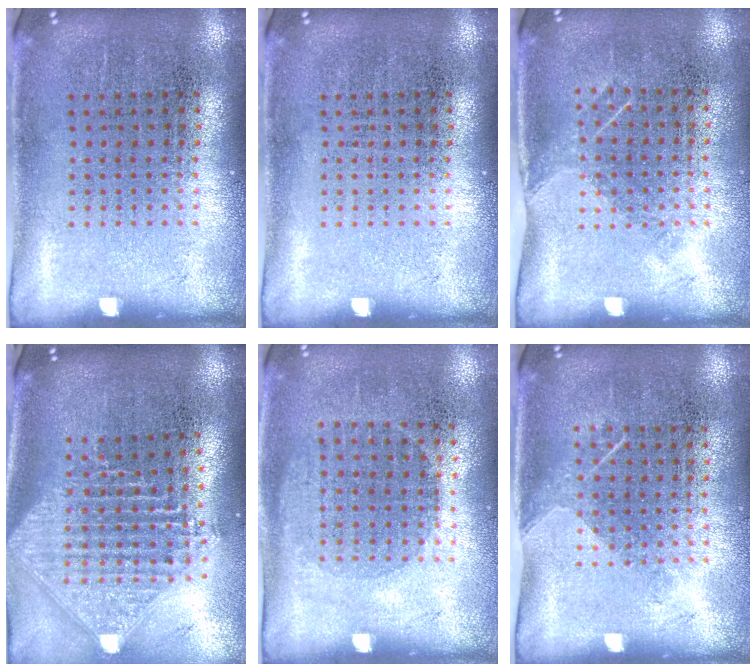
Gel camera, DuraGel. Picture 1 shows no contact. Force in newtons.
{"total": 0.0}
{"total": 1.1, "press": 0.8, "slide": 0.6}
{"total": 2.3, "press": 1.8, "slide": 1.5}
{"total": 1.0, "press": 0.9, "slide": 0.4}
{"total": 1.2, "press": 0.9, "slide": 0.8}